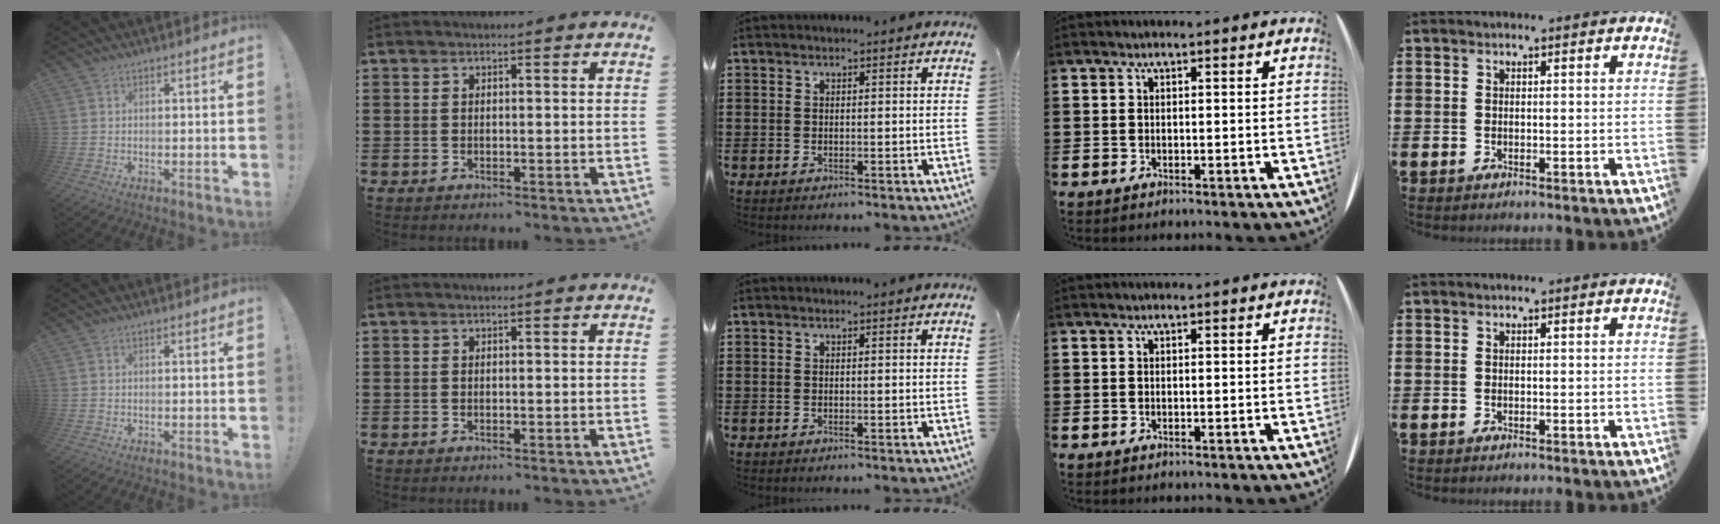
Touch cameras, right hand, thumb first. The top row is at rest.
{}